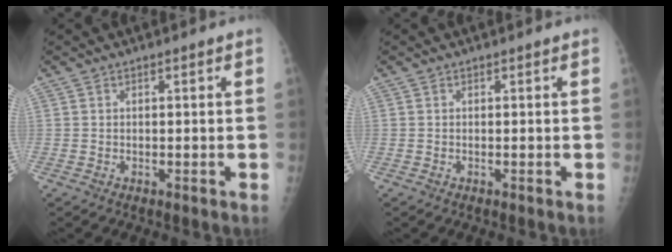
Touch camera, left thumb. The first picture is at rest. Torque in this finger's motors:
{"motor_torque": [0.03, 0.03, -0.02, -0.02, 0.00]}